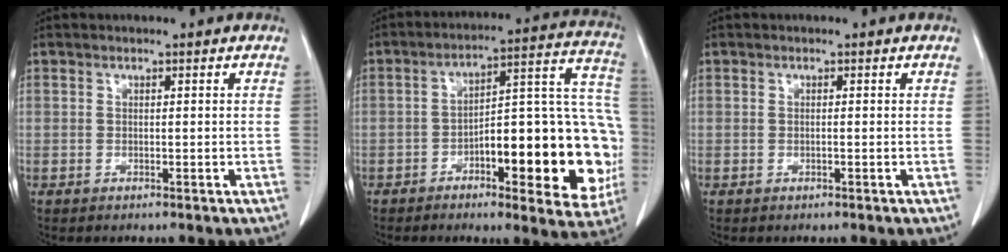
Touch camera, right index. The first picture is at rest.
{"total": 22.5, "force": [-5.6, 6.3, 20.9], "torque": [-0.207, 0.039, -0.061]}
{"total": 0.0}